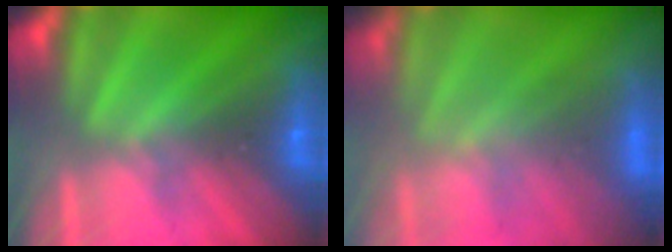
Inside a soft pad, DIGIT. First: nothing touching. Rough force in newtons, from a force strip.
{"total": 3.2}